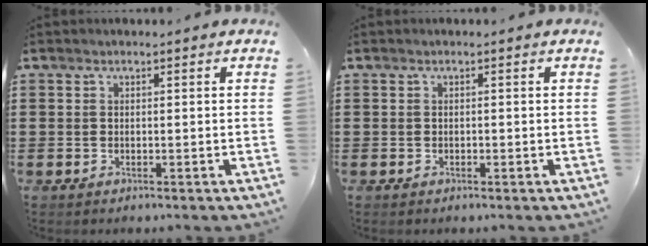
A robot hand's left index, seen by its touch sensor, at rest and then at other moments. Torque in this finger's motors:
{"motor_torque": [-0.03, 0.04, 0.02, 0.01]}